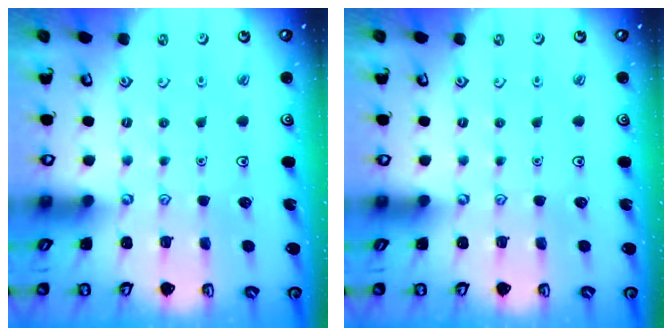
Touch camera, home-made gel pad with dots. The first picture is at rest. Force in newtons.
{"total": 0.0}